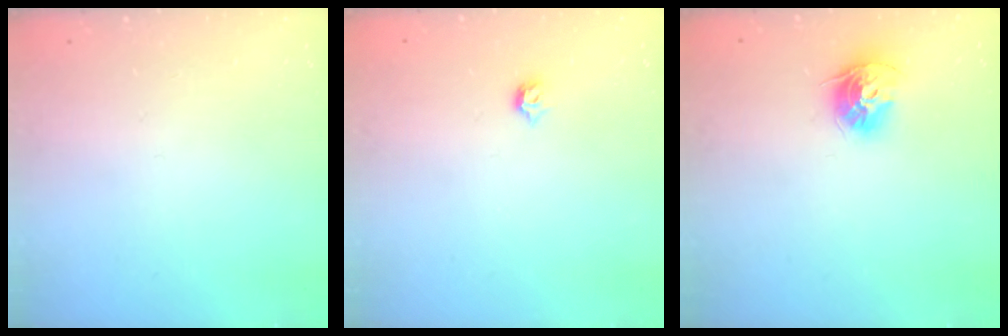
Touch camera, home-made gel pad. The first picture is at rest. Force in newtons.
{"total": 4.0, "press": 4.0, "slide": 0.8}
{"total": 10.6, "press": 10.6, "slide": 1.0}